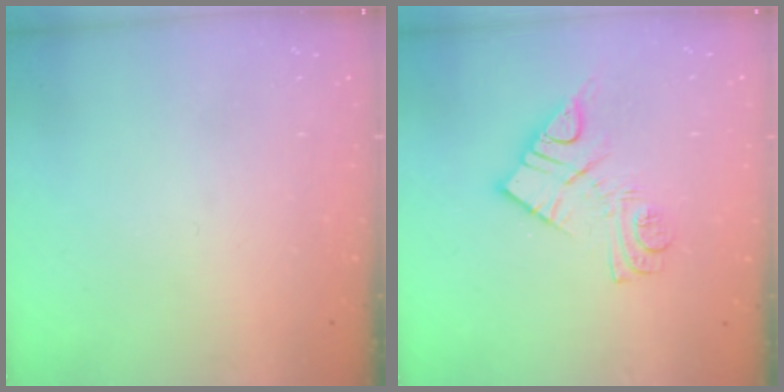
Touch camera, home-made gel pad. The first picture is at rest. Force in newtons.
{"total": 11.5, "press": 11.5, "slide": 0.6}